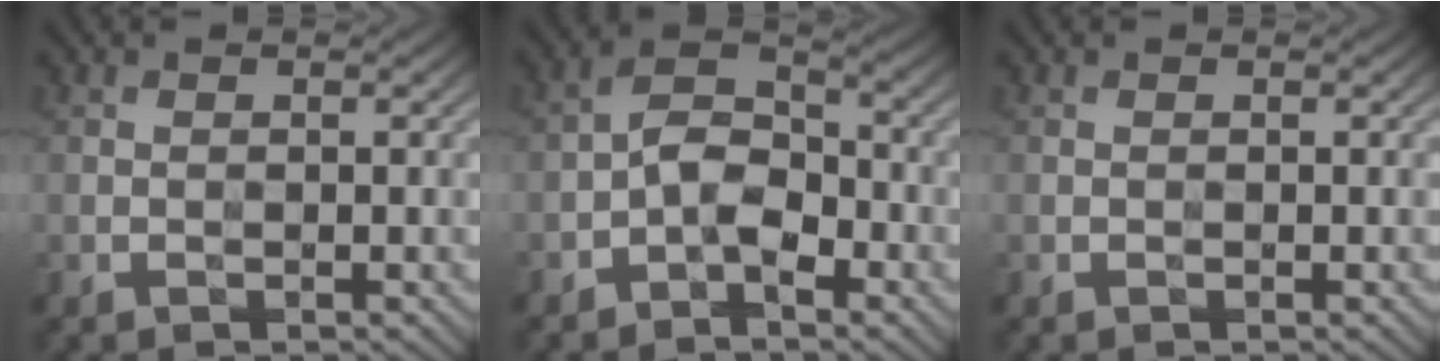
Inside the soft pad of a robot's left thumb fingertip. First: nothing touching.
{"total": 5.4, "force": [-2.4, 3.0, 3.8], "torque": [-0.062, 0.017, -0.054]}
{"total": 0.0}